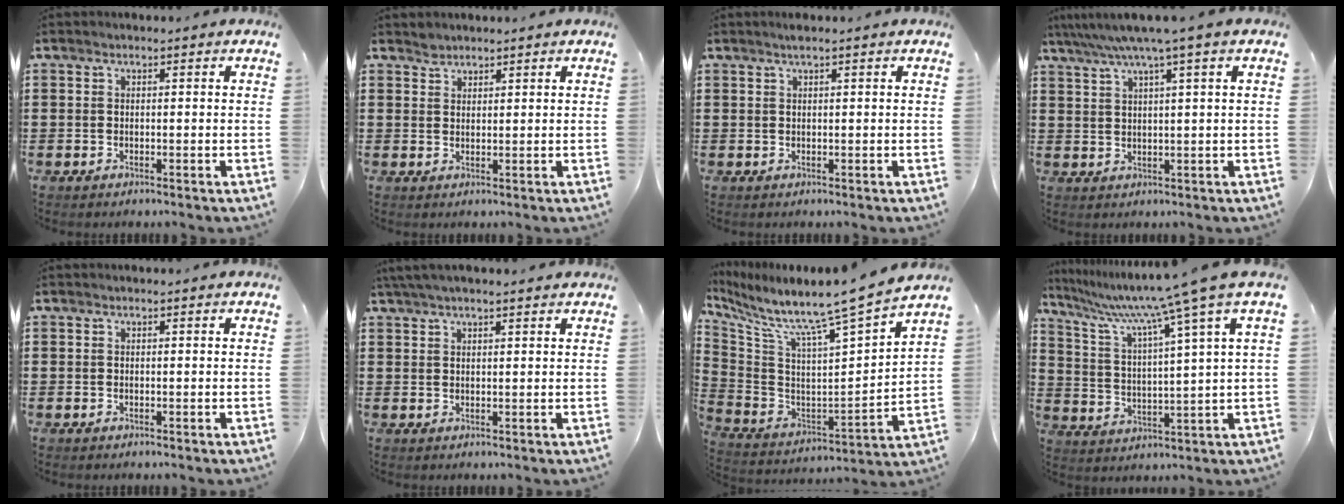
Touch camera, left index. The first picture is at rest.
{"total": 1.4, "force": [1.3, 0.5, -0.1], "torque": [-0.001, -0.002, 0.026]}
{"total": 1.0, "force": [0.6, 0.0, 0.7], "torque": [-0.013, 0.000, 0.012]}
{"total": 4.8, "force": [2.8, -0.7, 3.8], "torque": [-0.080, -0.007, 0.045]}
{"total": 0.0}
{"total": 2.4, "force": [2.0, 0.2, 1.3], "torque": [-0.029, 0.005, 0.038]}
{"total": 8.4, "force": [7.5, -1.0, 3.8], "torque": [-0.099, -0.083, 0.108]}
{"total": 9.8, "force": [7.5, -1.3, 6.2], "torque": [-0.150, -0.048, 0.115]}